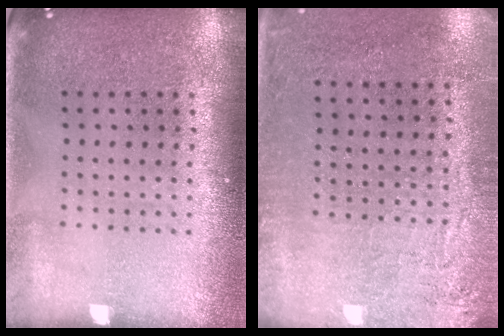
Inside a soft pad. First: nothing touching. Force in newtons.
{"total": 2.9, "press": 2.4, "slide": 1.6}